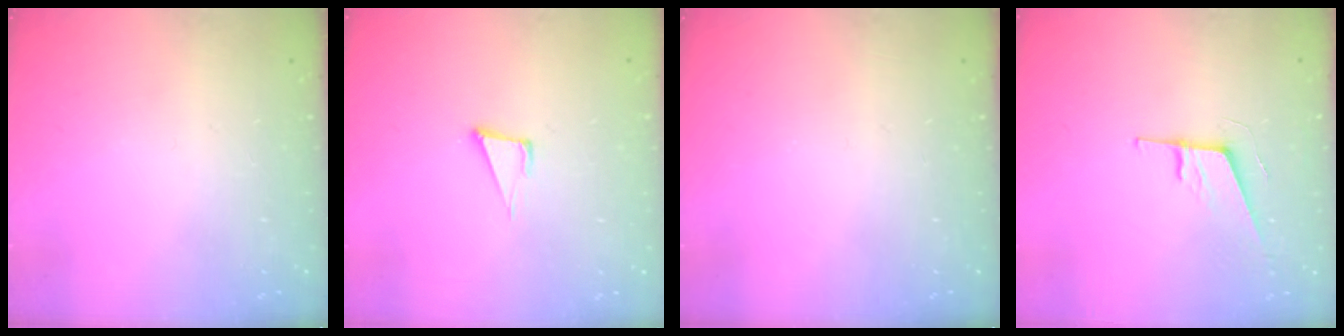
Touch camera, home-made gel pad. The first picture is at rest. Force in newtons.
{"total": 4.8, "press": 3.8, "slide": 2.9}
{"total": 0.0}
{"total": 7.7, "press": 7.4, "slide": 2.3}